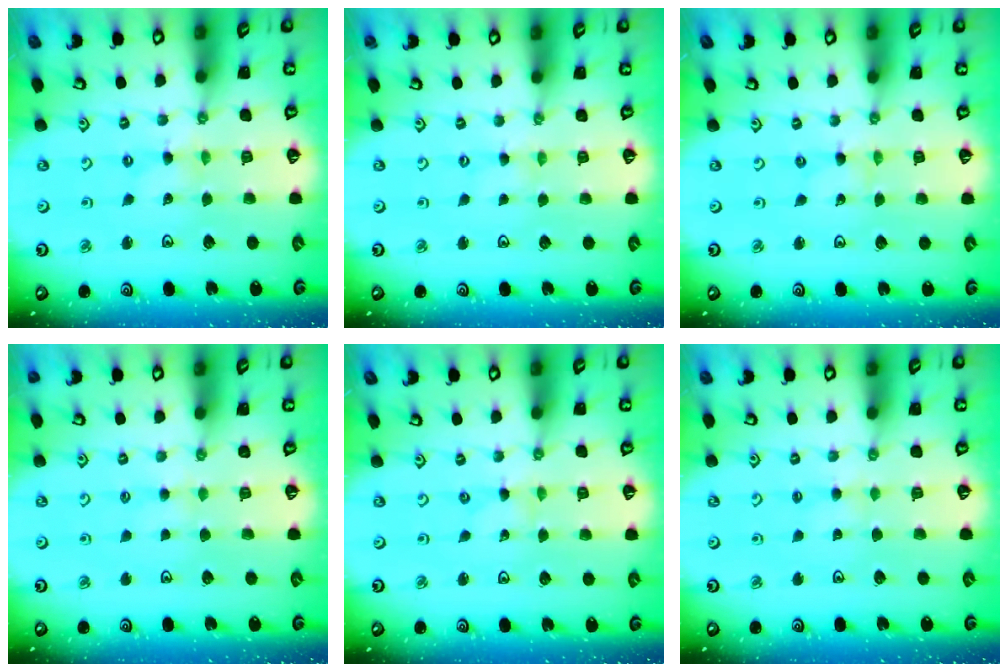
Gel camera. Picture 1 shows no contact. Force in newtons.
{"total": 0.0}
{"total": 0.0}
{"total": 2.1, "press": 2.0, "slide": 0.4}
{"total": 0.0}
{"total": 1.7, "press": 1.6, "slide": 0.4}